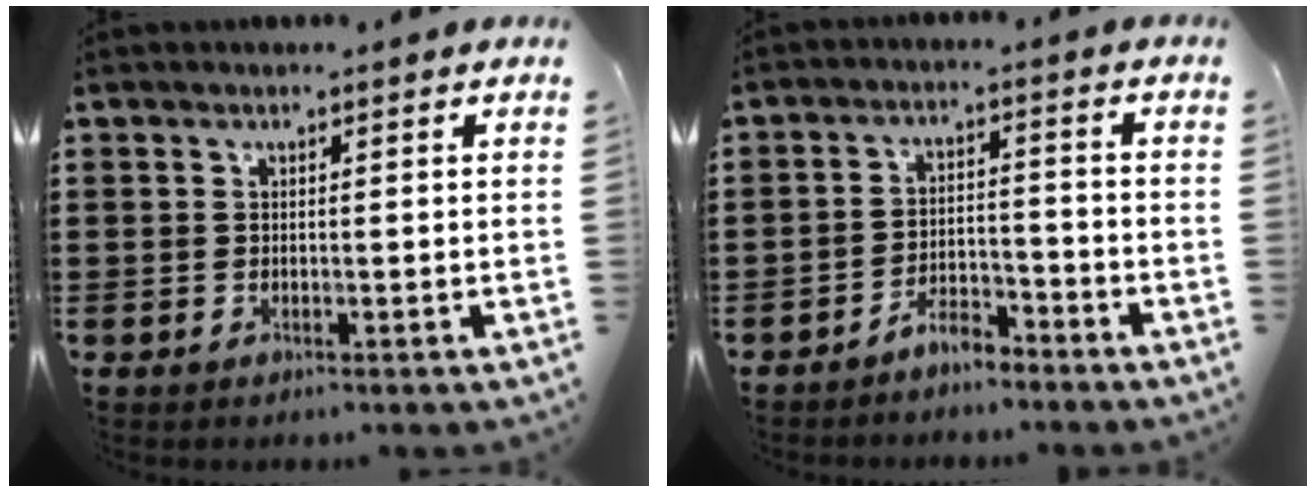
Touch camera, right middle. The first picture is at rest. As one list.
[{"total": 4.2, "force": [-4.0, 0.7, 0.7], "torque": [-0.015, 0.008, -0.082]}]